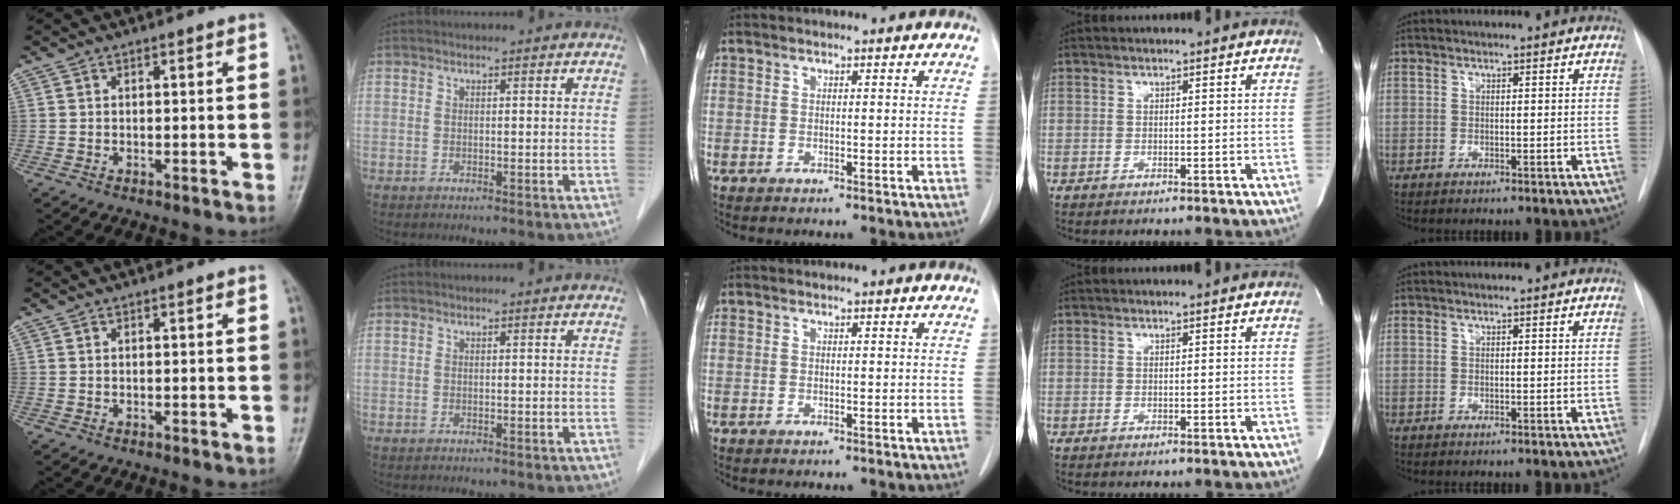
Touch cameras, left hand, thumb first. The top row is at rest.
{}